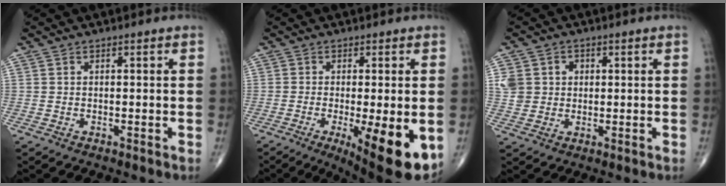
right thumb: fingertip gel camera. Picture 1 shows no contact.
{"total": 12.9, "force": [-4.0, 3.3, 11.9], "torque": [-0.146, -0.019, -0.048]}
{"total": 7.7, "force": [1.8, 6.9, 3.0], "torque": [-0.057, 0.010, 0.041]}